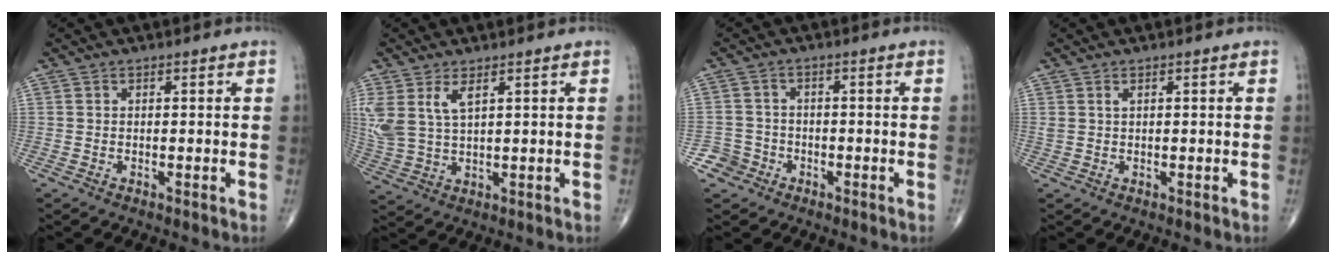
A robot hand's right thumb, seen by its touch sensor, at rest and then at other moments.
{"total": 7.6, "force": [3.4, 3.3, 5.9], "torque": [-0.139, -0.008, 0.080]}
{"total": 3.7, "force": [-2.0, 3.1, -0.2], "torque": [0.022, 0.017, -0.041]}
{"total": 1.0, "force": [0.6, 0.3, 0.7], "torque": [-0.016, 0.007, 0.015]}